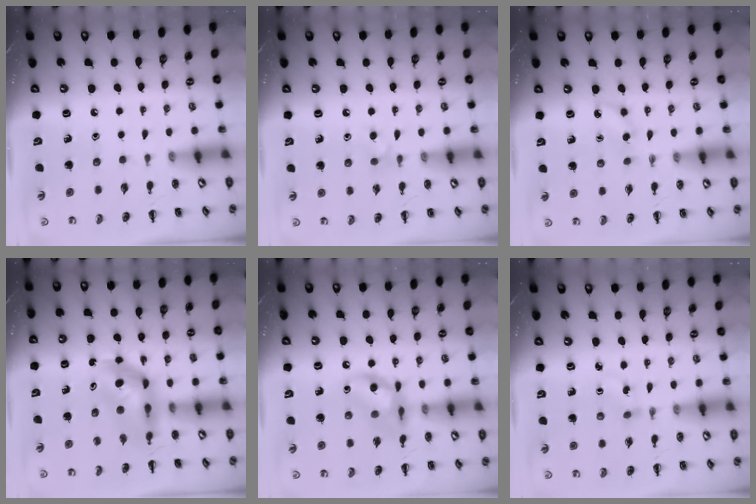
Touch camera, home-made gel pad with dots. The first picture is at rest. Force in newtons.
{"total": 4.1, "press": 3.8, "slide": 1.6}
{"total": 3.2, "press": 3.1, "slide": 0.9}
{"total": 5.3, "press": 5.2, "slide": 1.0}
{"total": 12.3, "press": 12.2, "slide": 1.3}
{"total": 2.4, "press": 2.2, "slide": 0.9}